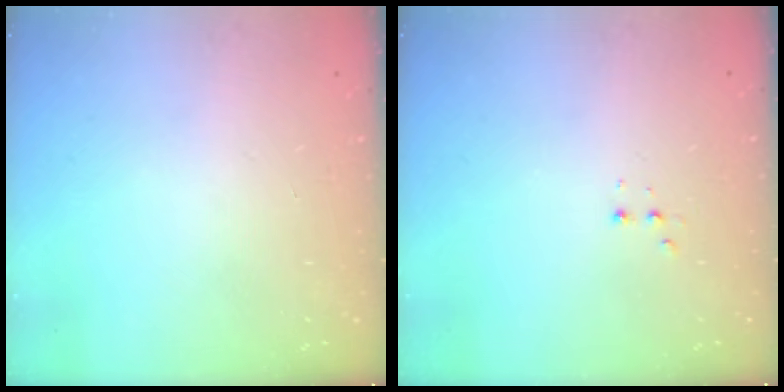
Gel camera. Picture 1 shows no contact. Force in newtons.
{"total": 2.4, "press": 2.2, "slide": 0.9}